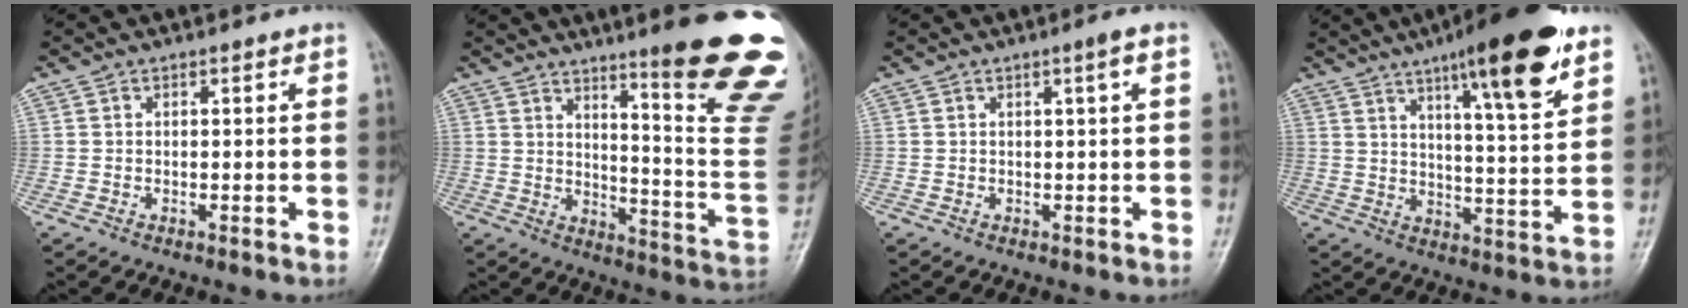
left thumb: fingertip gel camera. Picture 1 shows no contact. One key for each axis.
{"total": 22.7, "fx": 13.8, "fy": 2.8, "fz": 17.8, "tx": -0.193, "ty": -0.090, "tz": 0.188}
{"total": 1.6, "fx": 0.5, "fy": -0.2, "fz": 1.5, "tx": -0.025, "ty": 0.001, "tz": 0.011}
{"total": 17.7, "fx": 10.6, "fy": 3.5, "fz": 13.7, "tx": -0.180, "ty": -0.049, "tz": 0.162}